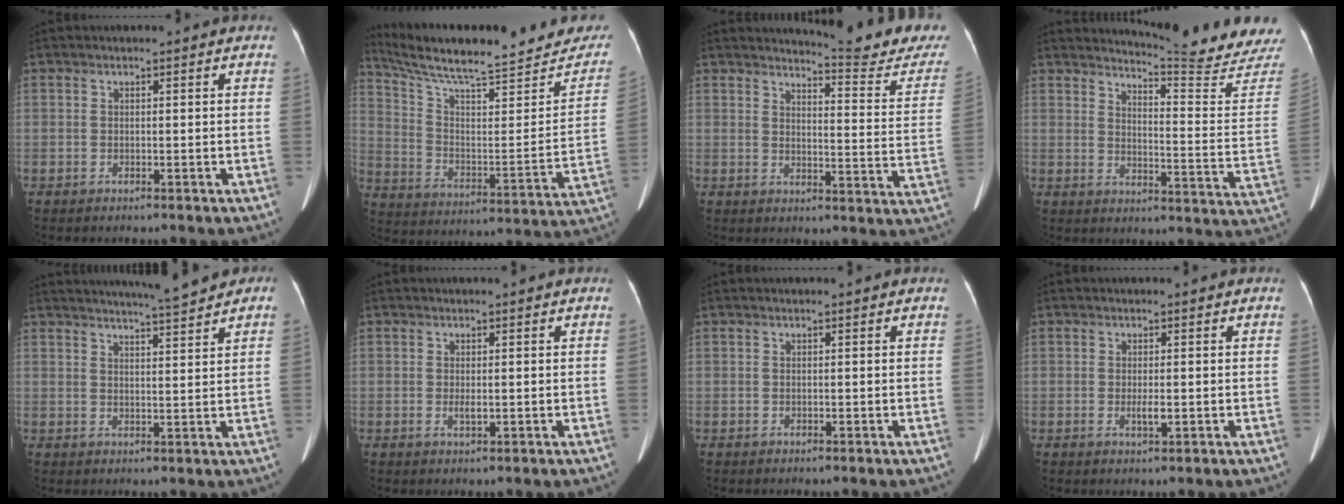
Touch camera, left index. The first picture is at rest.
{"total": 25.8, "force": [22.8, 4.4, 11.2], "torque": [-0.178, -0.042, 0.316]}
{"total": 15.2, "force": [14.9, -0.2, 3.1], "torque": [-0.033, -0.109, 0.159]}
{"total": 18.1, "force": [17.8, -1.1, 3.1], "torque": [-0.044, -0.141, 0.199]}
{"total": 7.5, "force": [6.9, -0.2, 3.1], "torque": [-0.051, 0.008, 0.097]}
{"total": 1.3, "force": [0.2, 0.3, 1.2], "torque": [-0.024, -0.001, 0.005]}
{"total": 0.0}
{"total": 1.6, "force": [-0.1, 0.3, 1.5], "torque": [-0.029, -0.003, 0.000]}